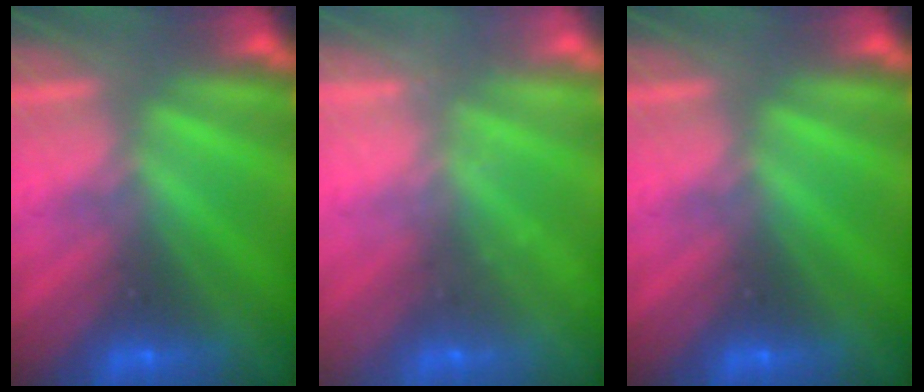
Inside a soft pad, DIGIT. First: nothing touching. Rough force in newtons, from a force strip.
{"total": 2.1}
{"total": 0.0}